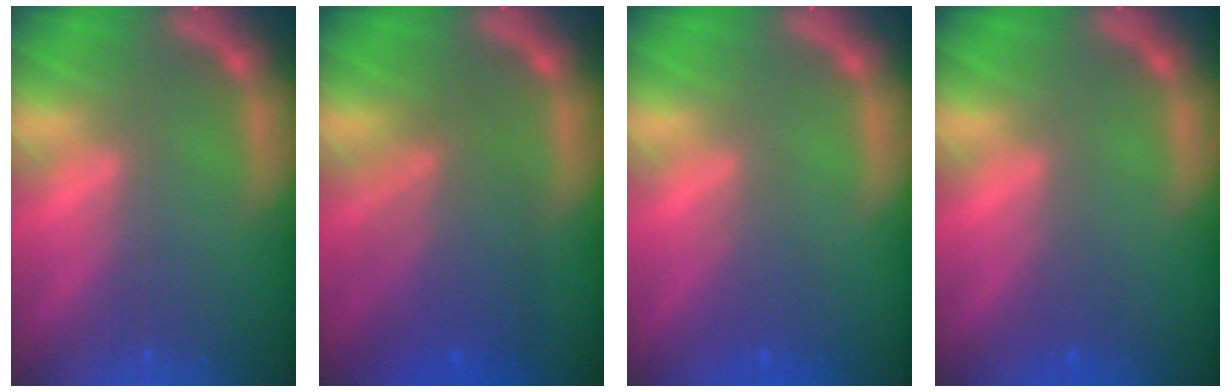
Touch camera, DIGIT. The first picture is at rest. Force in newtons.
{"total": 6.5}
{"total": 1.9}
{"total": 0.9}